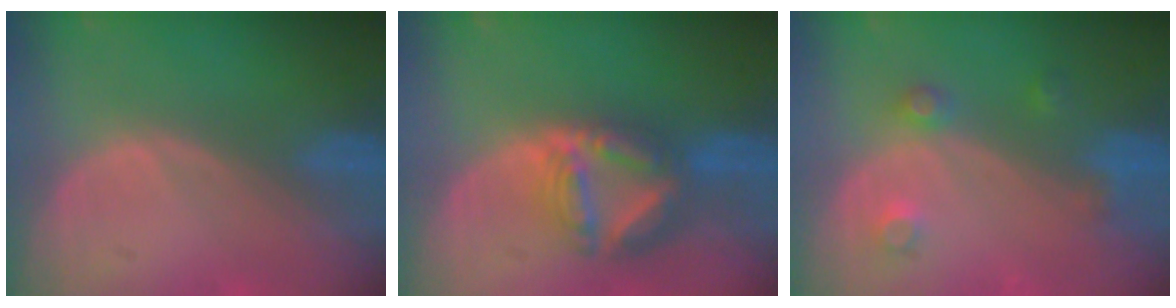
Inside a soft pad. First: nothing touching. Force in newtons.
{"total": 8.0, "press": 7.0, "slide": 4.0}
{"total": 3.7, "press": 3.4, "slide": 1.4}